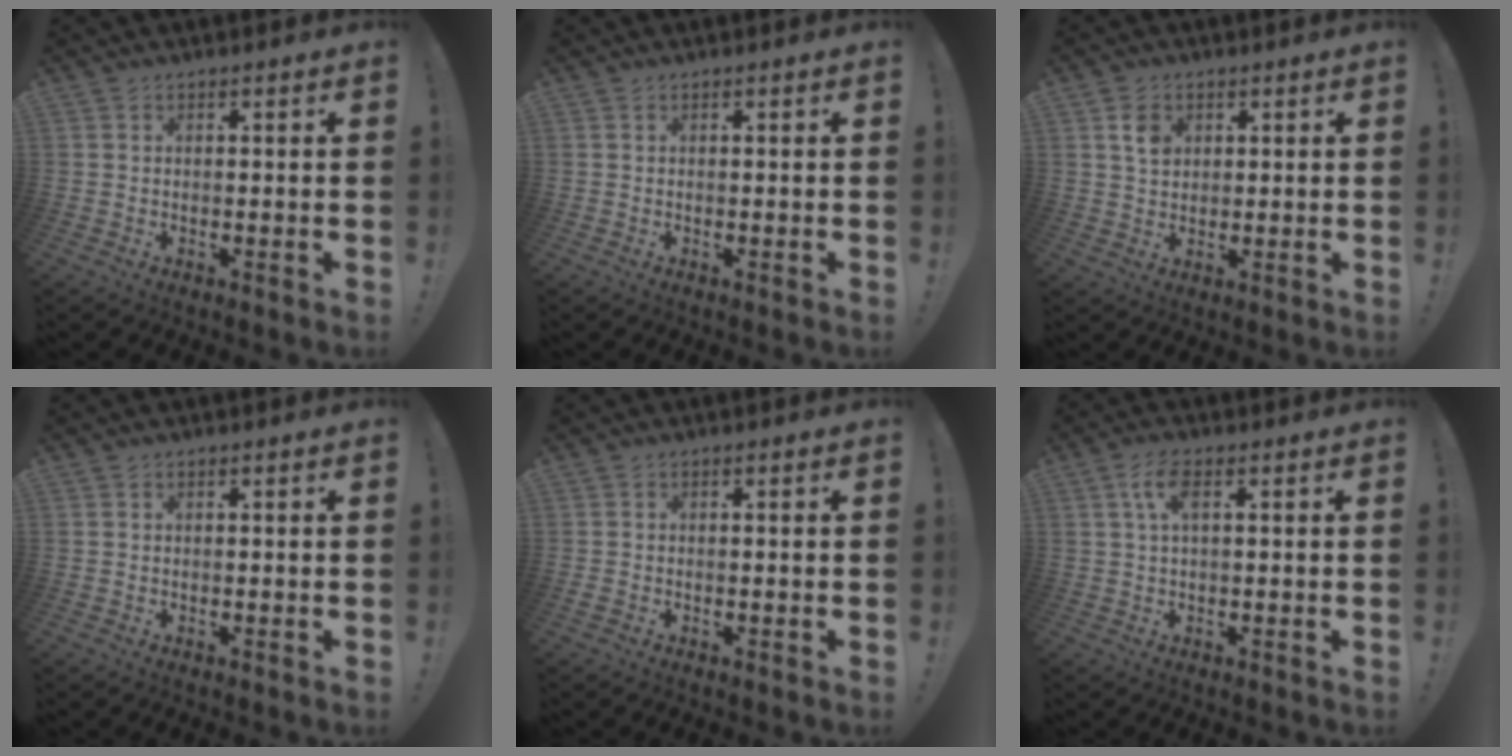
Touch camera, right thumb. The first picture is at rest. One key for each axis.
{"total": 0.0}
{"total": 5.3, "fx": 2.1, "fy": 4.1, "fz": 2.6, "tx": -0.028, "ty": -0.005, "tz": 0.037}
{"total": 0.0}
{"total": 0.6, "fx": -0.4, "fy": 0.4, "fz": 0.2, "tx": -0.010, "ty": 0.005, "tz": -0.005}
{"total": 4.8, "fx": 1.6, "fy": 1.9, "fz": 4.1, "tx": -0.080, "ty": 0.006, "tz": 0.027}